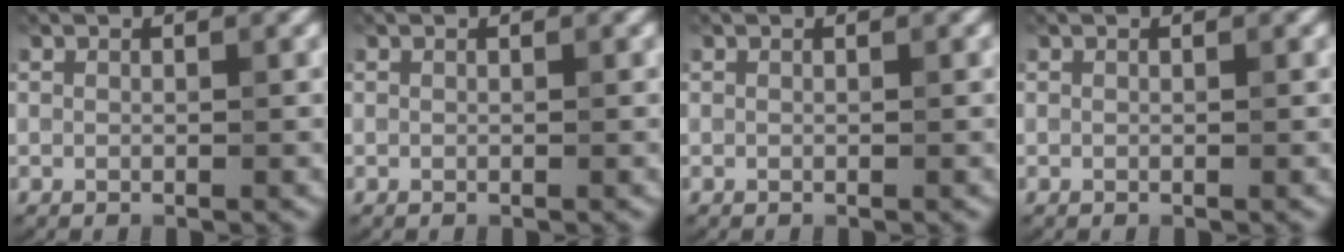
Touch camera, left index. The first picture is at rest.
{"total": 0.0}
{"total": 0.0}
{"total": 0.0}